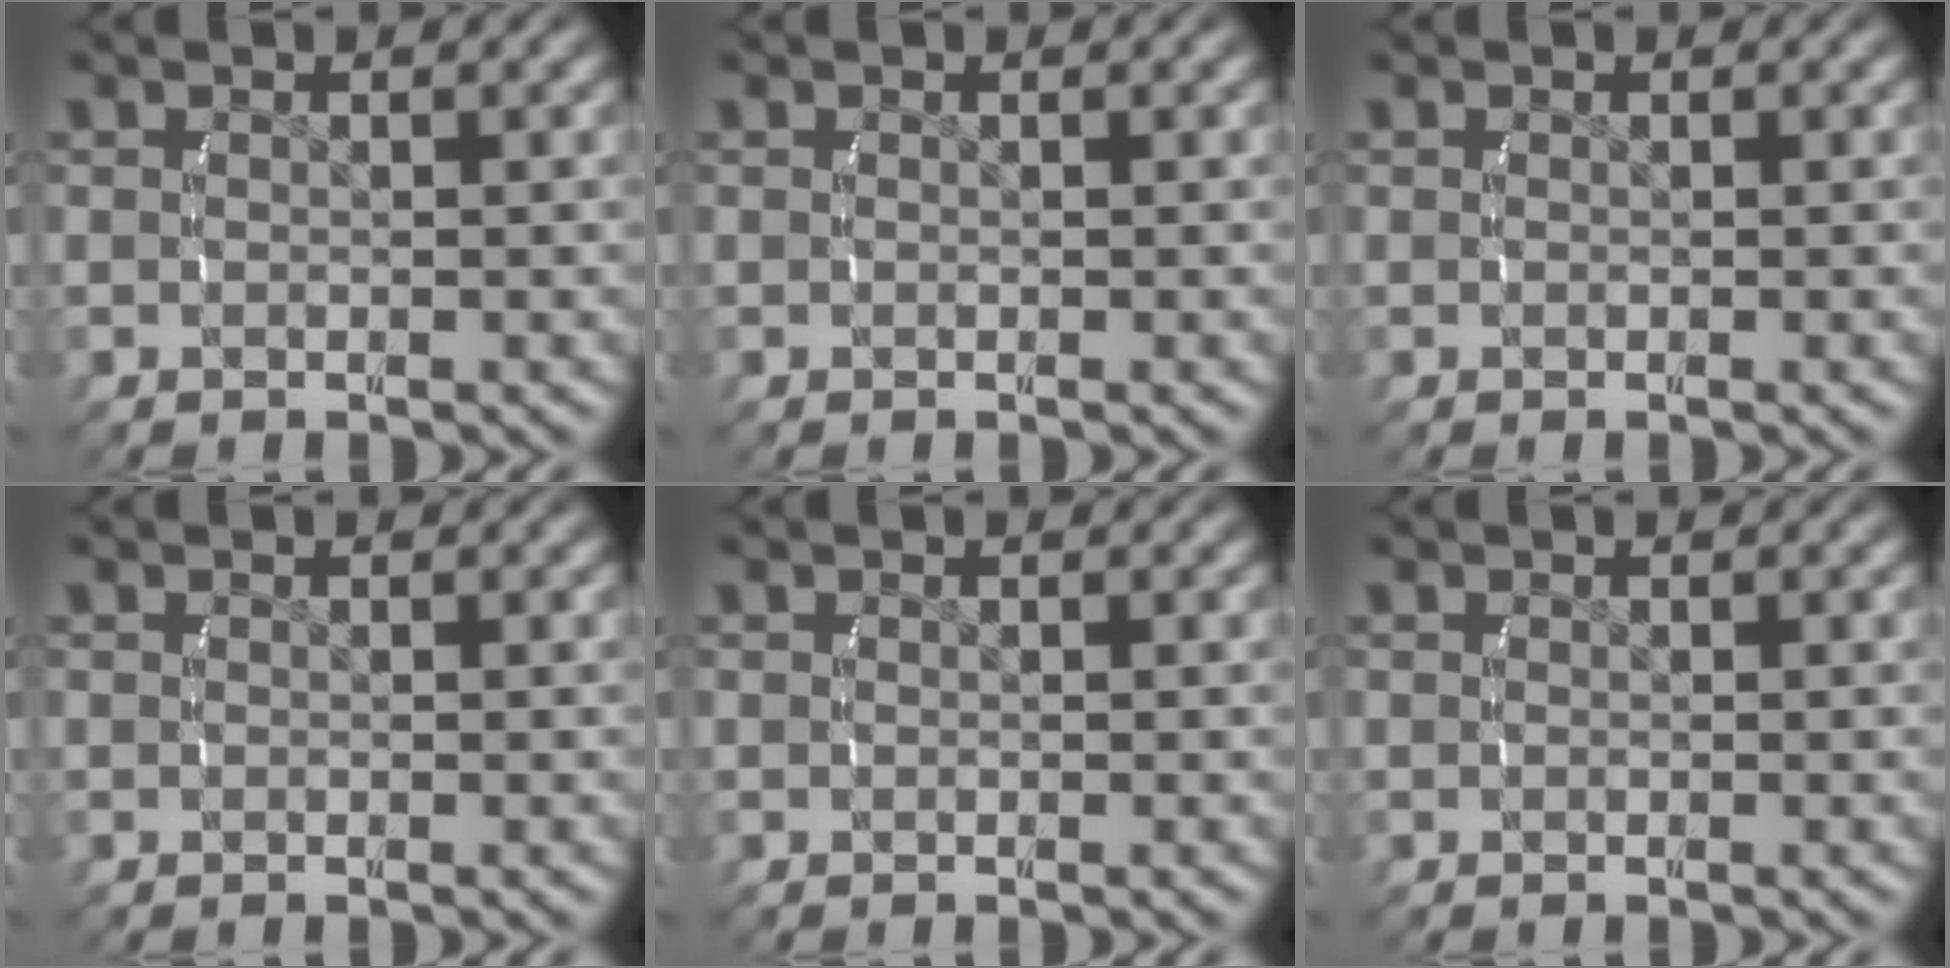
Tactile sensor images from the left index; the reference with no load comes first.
{"total": 0.0}
{"total": 0.0}
{"total": 0.0}
{"total": 0.0}
{"total": 0.0}